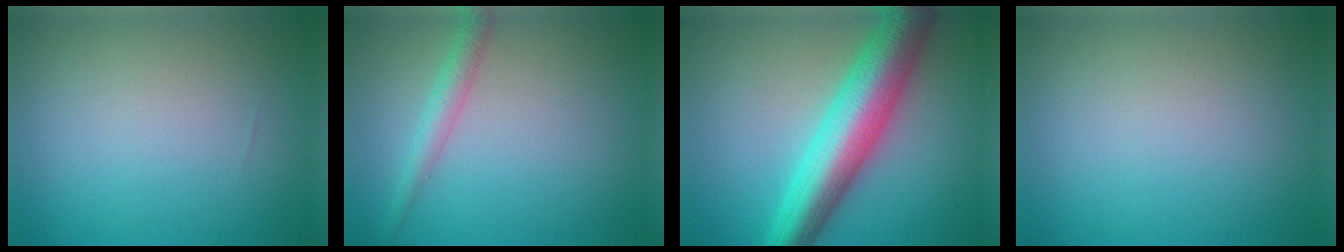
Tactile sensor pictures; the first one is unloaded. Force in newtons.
{"total": 2.2, "press": 2.2, "slide": 0.1}
{"total": 9.6, "press": 9.6, "slide": 0.2}
{"total": 0.0}